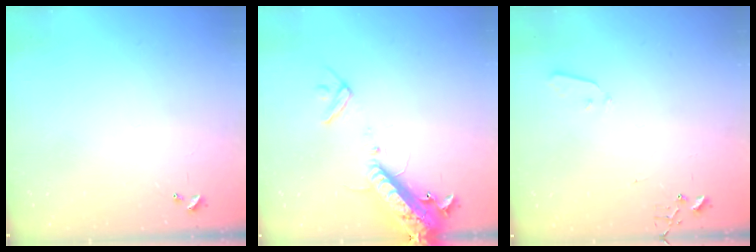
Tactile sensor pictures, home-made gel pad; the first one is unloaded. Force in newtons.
{"total": 16.4, "press": 16.1, "slide": 3.1}
{"total": 2.9, "press": 2.8, "slide": 0.8}